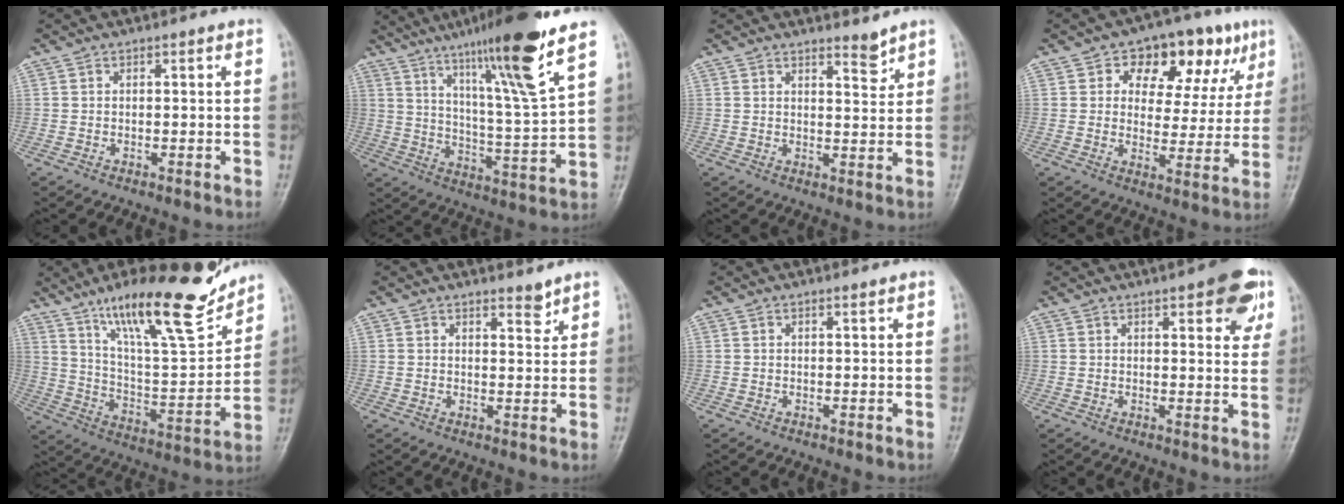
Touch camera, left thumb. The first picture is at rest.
{"total": 18.9, "force": [11.9, 0.6, 14.7], "torque": [-0.229, -0.056, 0.194]}
{"total": 2.8, "force": [2.6, 0.6, 0.9], "torque": [-0.006, -0.027, 0.042]}
{"total": 15.4, "force": [7.2, 9.2, 9.9], "torque": [-0.071, -0.005, 0.100]}
{"total": 21.8, "force": [15.5, 5.0, 14.4], "torque": [-0.199, -0.081, 0.265]}
{"total": 2.5, "force": [2.2, 0.7, 0.9], "torque": [-0.004, -0.019, 0.035]}
{"total": 0.0}
{"total": 9.7, "force": [5.1, 3.3, 7.6], "torque": [-0.066, -0.016, 0.058]}